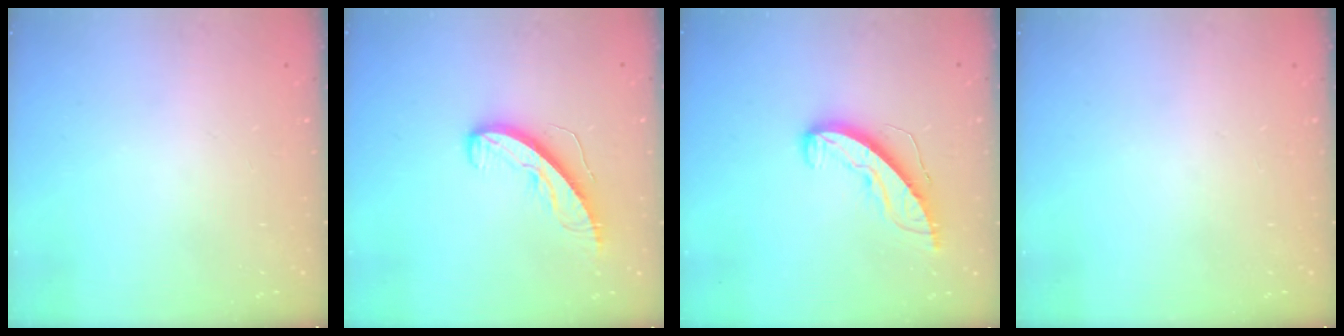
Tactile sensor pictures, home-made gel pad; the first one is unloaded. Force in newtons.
{"total": 8.6, "press": 8.6, "slide": 0.2}
{"total": 9.1, "press": 9.1, "slide": 0.4}
{"total": 0.0}